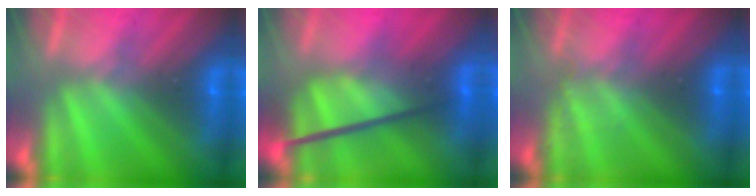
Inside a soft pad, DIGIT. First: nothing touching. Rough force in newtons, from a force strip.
{"total": 3.7}
{"total": 2.1}